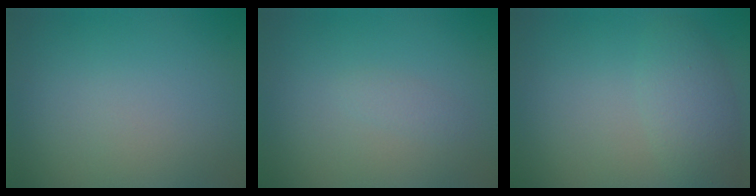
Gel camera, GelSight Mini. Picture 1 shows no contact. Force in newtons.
{"total": 0.8, "press": 0.8, "slide": 0.1}
{"total": 2.6, "press": 2.6, "slide": 0.2}